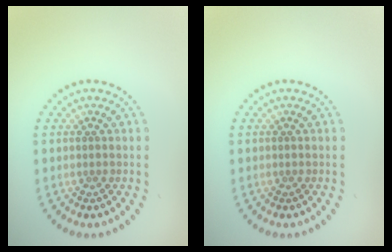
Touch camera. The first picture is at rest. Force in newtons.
{"total": 0.0}